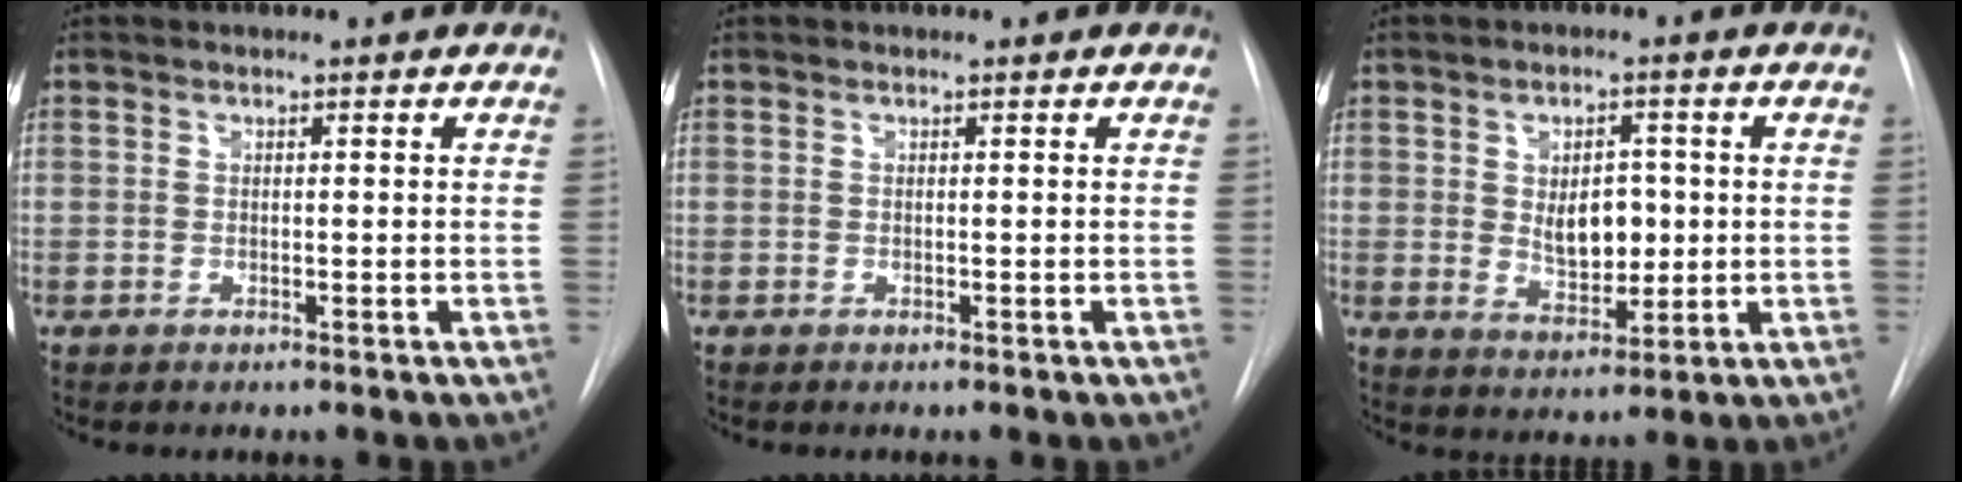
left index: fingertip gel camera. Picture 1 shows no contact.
{"total": 0.0}
{"total": 6.2, "force": [-0.3, 3.6, 5.1], "torque": [-0.076, -0.005, 0.007]}